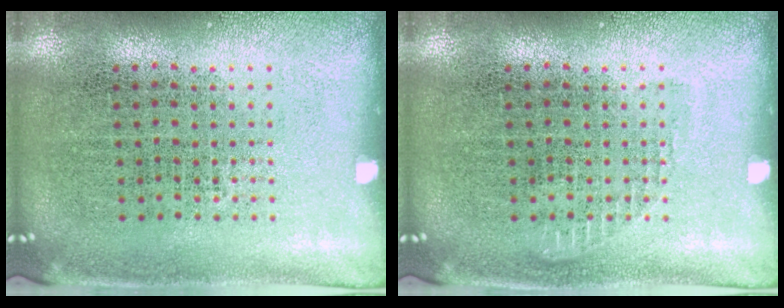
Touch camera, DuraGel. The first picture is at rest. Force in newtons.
{"total": 0.5, "press": 0.5, "slide": 0.2}